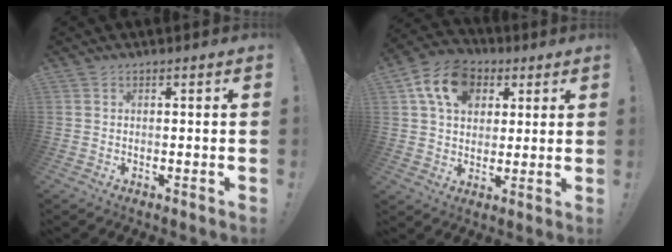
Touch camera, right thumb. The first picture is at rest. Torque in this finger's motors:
{"motor_torque": [0.82, 0.83, 0.06, 0.04, 0.03]}